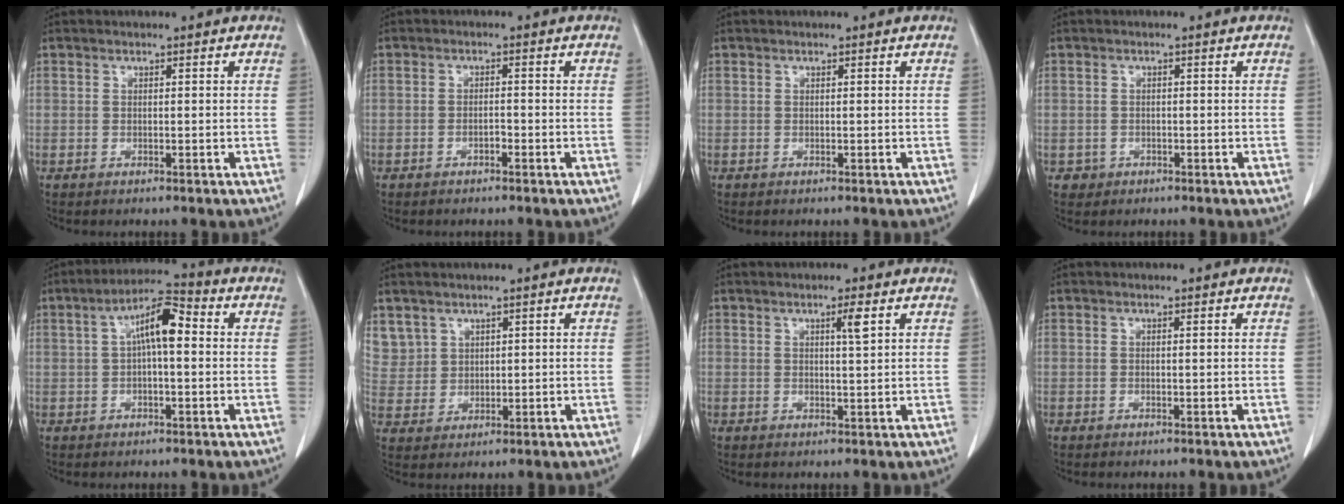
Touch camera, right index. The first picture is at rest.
{"total": 1.2, "force": [-0.7, 0.4, 0.9], "torque": [-0.014, 0.003, -0.014]}
{"total": 0.0}
{"total": 1.8, "force": [-0.7, 1.6, -0.1], "torque": [0.002, 0.008, -0.011]}
{"total": 7.5, "force": [1.0, 1.7, 7.2], "torque": [-0.130, 0.027, 0.012]}
{"total": 5.7, "force": [3.7, 4.4, 0.3], "torque": [-0.006, 0.008, 0.085]}
{"total": 2.3, "force": [1.1, -0.1, 2.0], "torque": [-0.036, -0.003, 0.018]}
{"total": 0.0}